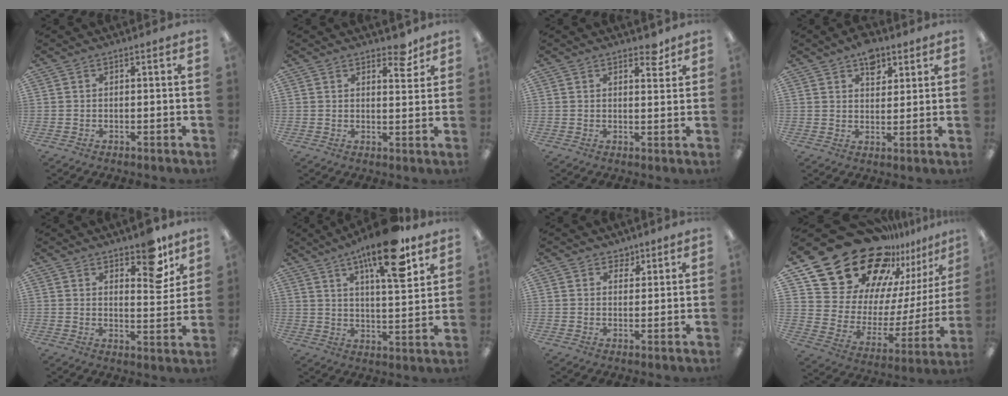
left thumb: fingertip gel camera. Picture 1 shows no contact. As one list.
[{"total": 5.2, "force": [3.8, 2.4, 2.6], "torque": [-0.020, -0.019, 0.062]}, {"total": 3.6, "force": [2.7, 1.7, 1.6], "torque": [-0.005, -0.013, 0.043]}, {"total": 6.9, "force": [4.6, 4.2, 3.1], "torque": [-0.026, -0.019, 0.077]}, {"total": 9.9, "force": [7.1, 4.1, 5.5], "torque": [-0.048, -0.050, 0.117]}, {"total": 16.3, "force": [10.2, 4.8, 11.8], "torque": [-0.176, -0.047, 0.159]}, {"total": 2.7, "force": [2.2, 1.7, 0.0], "torque": [0.009, -0.011, 0.038]}, {"total": 26.7, "force": [20.7, 13.4, 10.2], "torque": [-0.171, -0.156, 0.390]}]